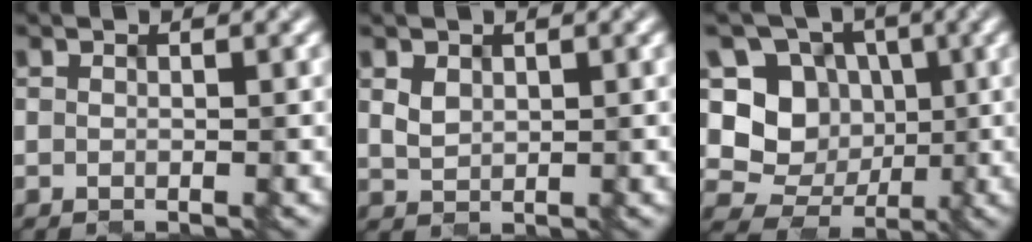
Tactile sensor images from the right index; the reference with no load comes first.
{"total": 1.4, "force": [0.6, 1.1, 0.6], "torque": [-0.017, -0.002, 0.019]}
{"total": 7.8, "force": [0.3, 6.9, 3.5], "torque": [-0.043, -0.001, -0.015]}